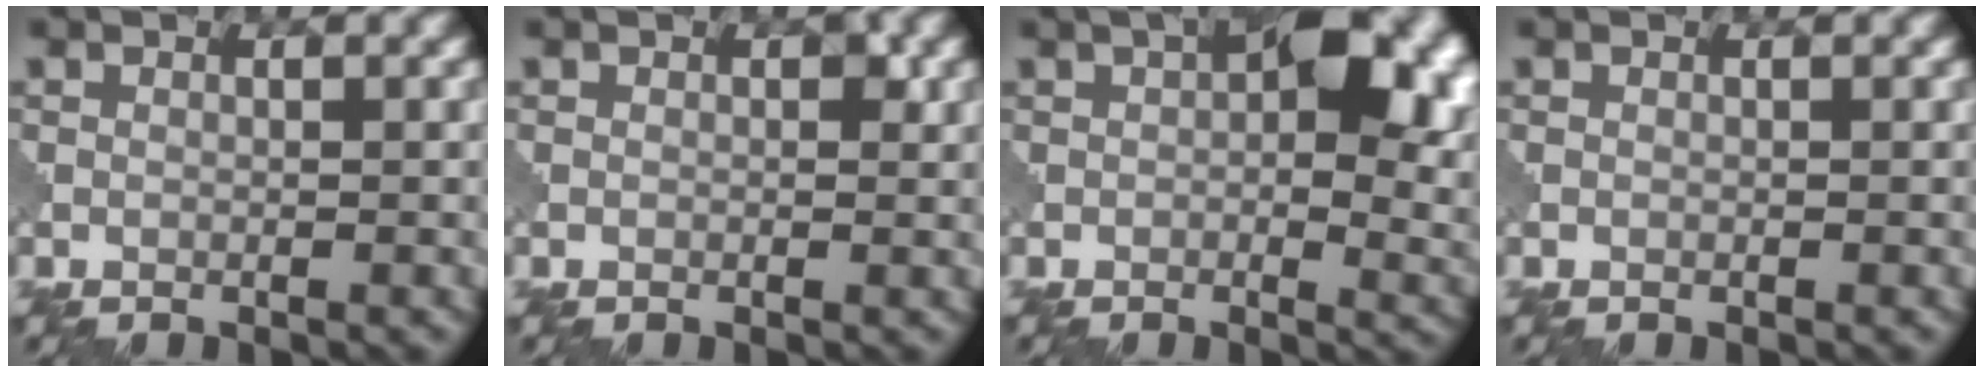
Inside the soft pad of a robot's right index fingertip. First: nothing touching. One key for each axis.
{"total": 1.1, "fx": 0.2, "fy": 0.6, "fz": 0.8, "tx": -0.008, "ty": -0.003, "tz": 0.004}
{"total": 9.8, "fx": 2.1, "fy": 5.1, "fz": 8.1, "tx": -0.091, "ty": 0.001, "tz": 0.029}
{"total": 0.0}